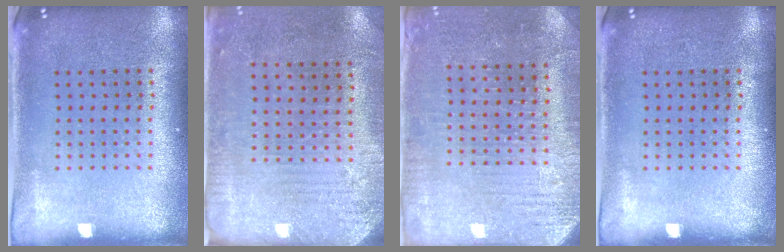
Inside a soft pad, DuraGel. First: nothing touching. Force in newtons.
{"total": 2.9, "press": 2.4, "slide": 1.6}
{"total": 3.0, "press": 2.9, "slide": 0.6}
{"total": 0.0}